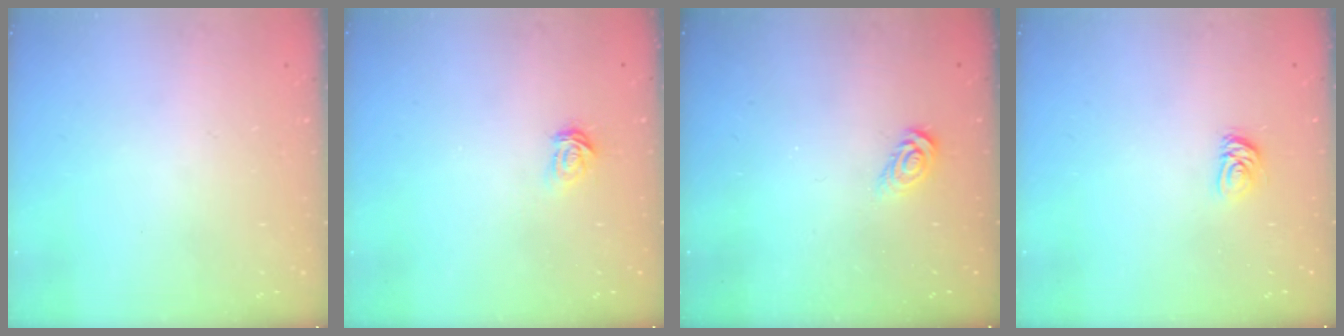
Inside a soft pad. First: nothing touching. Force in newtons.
{"total": 2.8, "press": 2.7, "slide": 0.3}
{"total": 3.4, "press": 3.4, "slide": 0.3}
{"total": 4.3, "press": 4.3, "slide": 0.6}